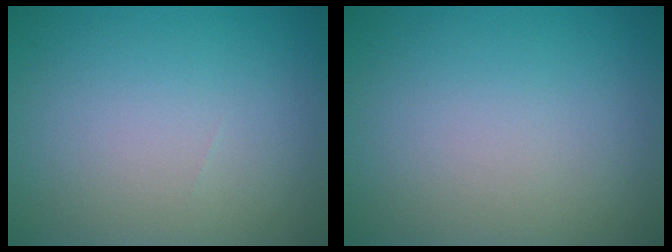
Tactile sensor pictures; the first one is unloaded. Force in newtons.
{"total": 0.0}